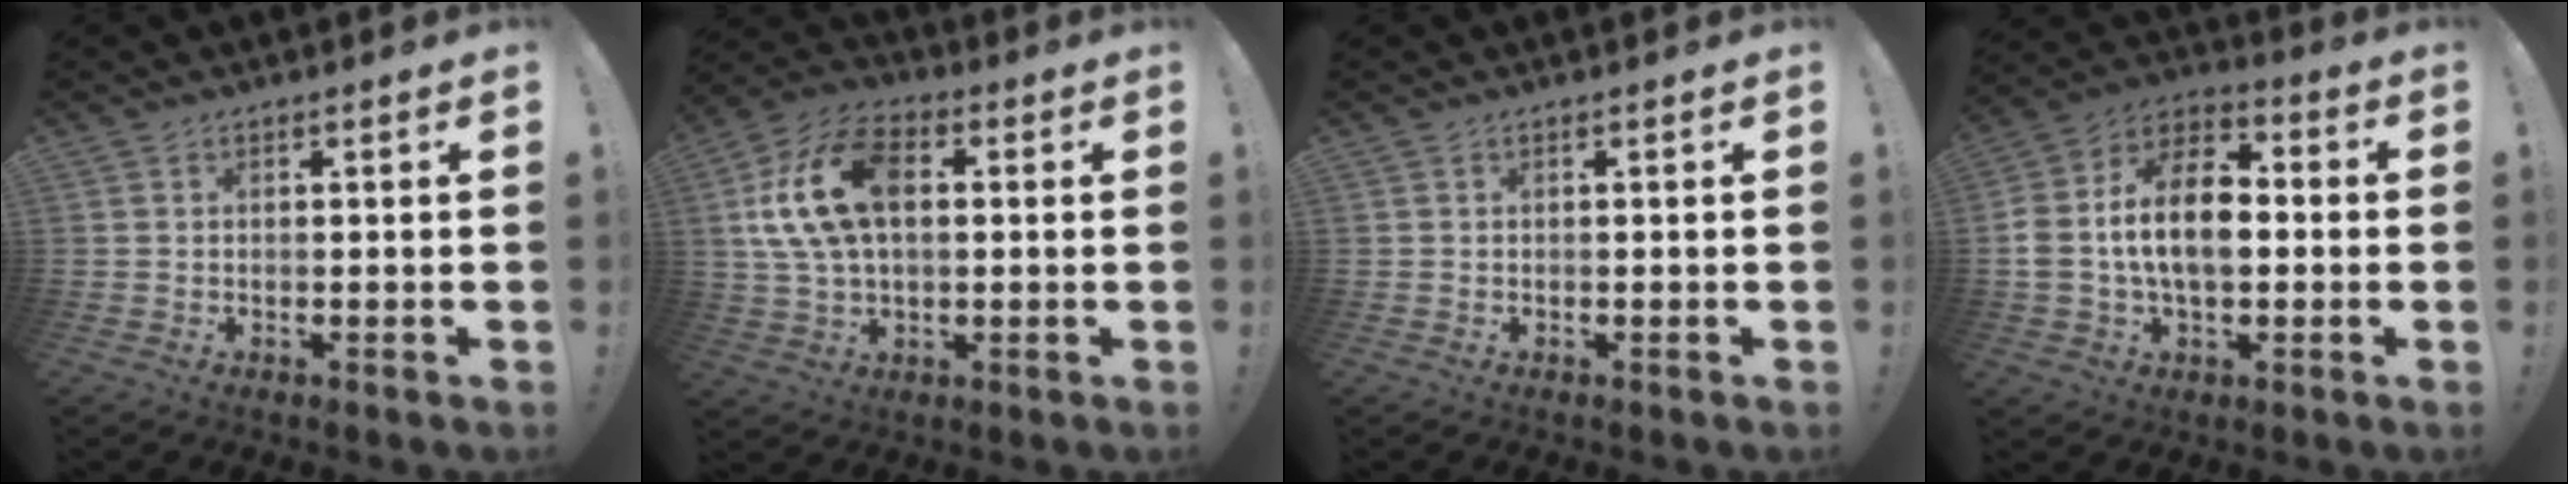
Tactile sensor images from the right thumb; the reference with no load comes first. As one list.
[{"total": 17.1, "force": [3.0, 10.7, 13.0], "torque": [-0.249, 0.003, 0.051]}, {"total": 0.0}, {"total": 17.0, "force": [-0.8, 10.9, 13.0], "torque": [-0.239, 0.021, -0.012]}]